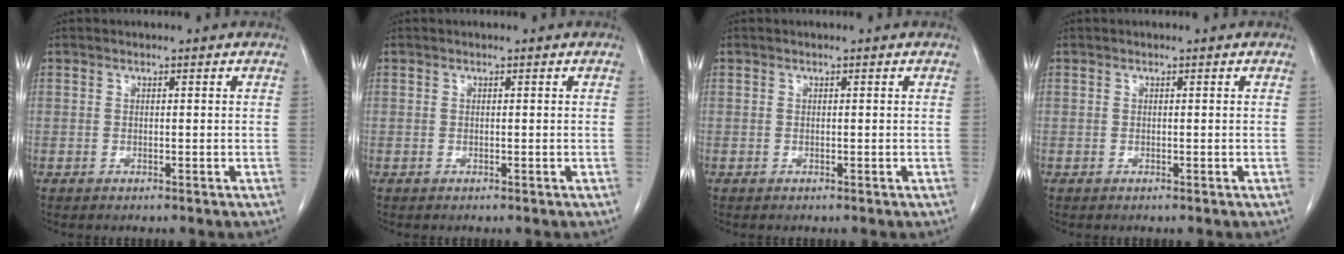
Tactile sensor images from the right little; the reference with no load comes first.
{"total": 0.0}
{"total": 0.0}
{"total": 0.0}